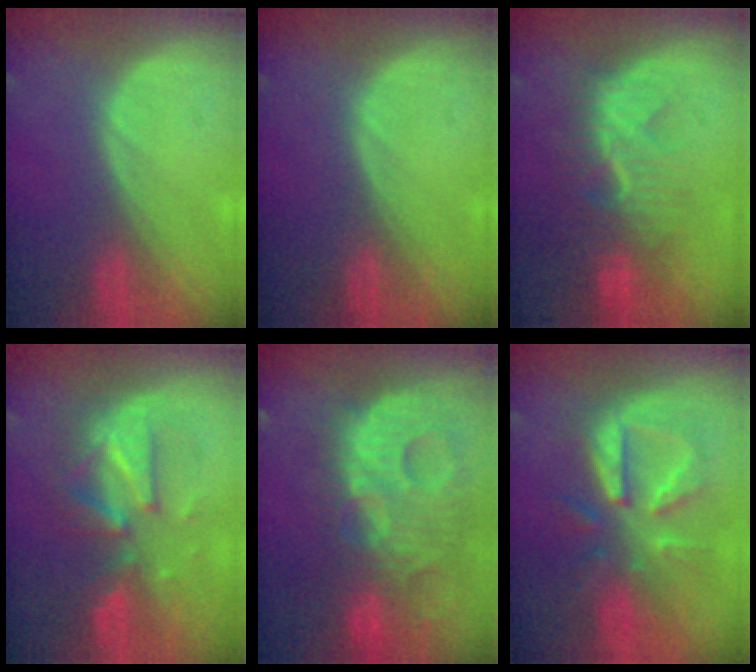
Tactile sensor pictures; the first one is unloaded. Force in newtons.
{"total": 0.0}
{"total": 9.0, "press": 8.3, "slide": 3.4}
{"total": 8.2, "press": 8.2, "slide": 0.7}
{"total": 14.2, "press": 12.3, "slide": 7.2}
{"total": 9.3, "press": 8.9, "slide": 2.8}